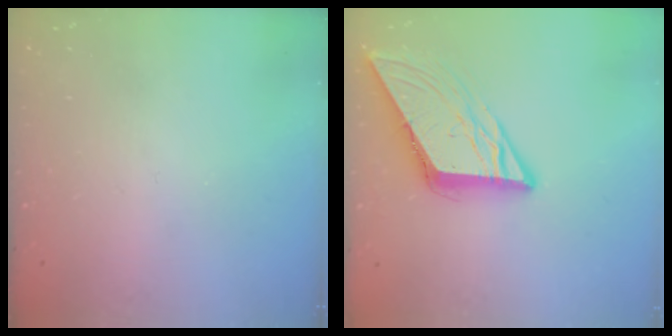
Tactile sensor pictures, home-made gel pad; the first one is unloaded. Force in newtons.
{"total": 8.8, "press": 8.8, "slide": 0.9}